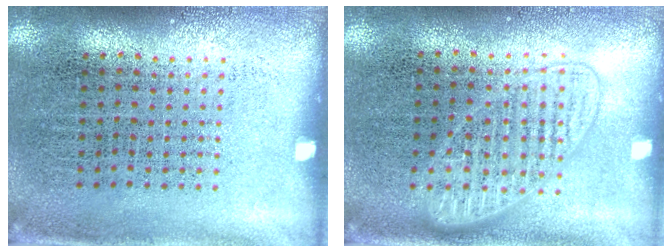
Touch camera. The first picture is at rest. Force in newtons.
{"total": 1.5, "press": 1.4, "slide": 0.2}